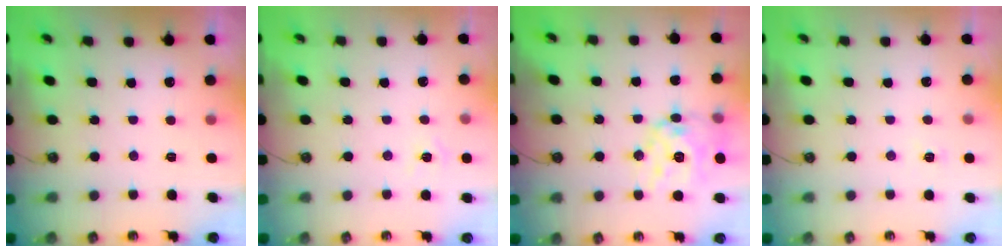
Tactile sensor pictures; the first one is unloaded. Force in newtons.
{"total": 4.3, "press": 4.2, "slide": 0.4}
{"total": 15.3, "press": 15.2, "slide": 1.4}
{"total": 2.2, "press": 2.2, "slide": 0.3}